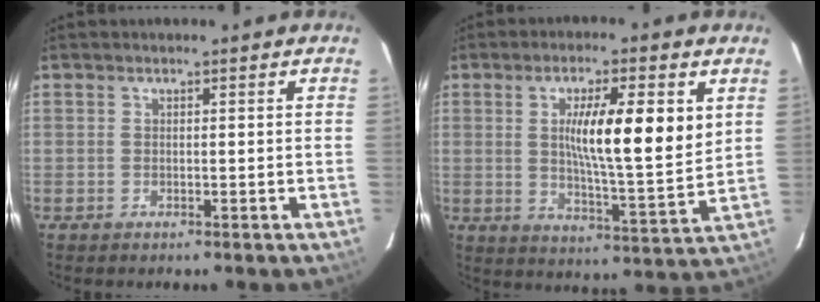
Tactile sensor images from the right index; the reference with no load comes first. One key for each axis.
{"total": 13.0, "fx": 3.4, "fy": 1.6, "fz": 12.4, "tx": -0.202, "ty": -0.006, "tz": 0.055}